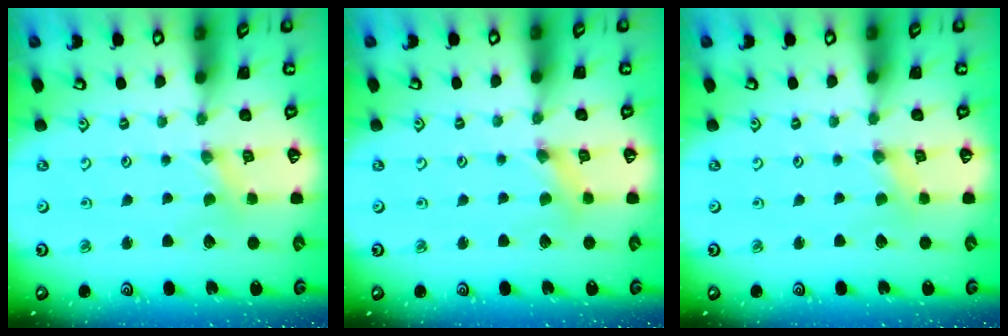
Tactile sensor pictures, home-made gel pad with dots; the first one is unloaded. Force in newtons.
{"total": 1.4, "press": 1.4, "slide": 0.2}
{"total": 0.0}